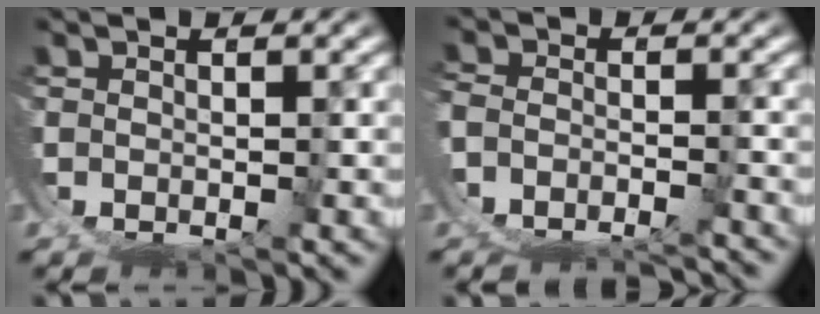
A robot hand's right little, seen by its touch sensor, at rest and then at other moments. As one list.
[{"total": 7.5, "force": [-6.5, 3.0, 2.1], "torque": [-0.036, -0.020, -0.100]}]